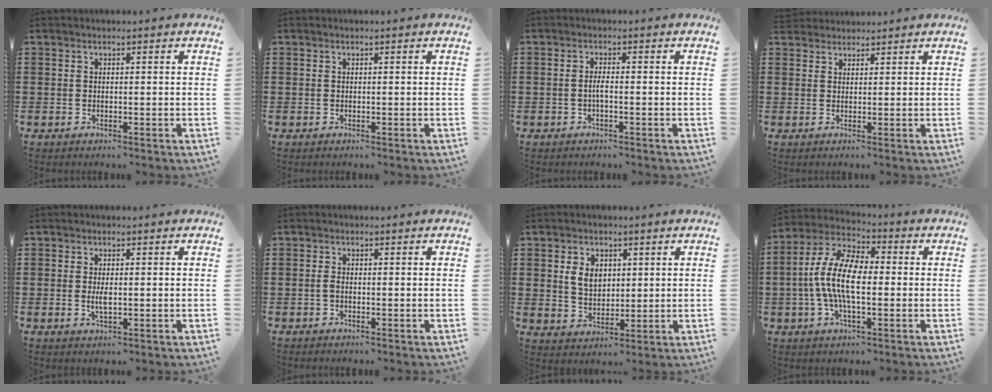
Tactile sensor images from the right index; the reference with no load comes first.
{"total": 0.0}
{"total": 1.7, "force": [-0.6, 0.1, 1.6], "torque": [-0.037, -0.003, -0.014]}
{"total": 1.7, "force": [1.6, 0.5, -0.4], "torque": [0.003, 0.005, 0.033]}
{"total": 2.3, "force": [-0.1, 0.7, 2.2], "torque": [-0.047, -0.004, -0.005]}
{"total": 1.0, "force": [-0.3, 0.5, 0.8], "torque": [-0.025, -0.005, -0.009]}
{"total": 5.0, "force": [1.2, 3.7, 3.1], "torque": [-0.064, 0.009, 0.018]}
{"total": 10.9, "force": [-0.8, 4.6, 9.8], "torque": [-0.226, -0.007, -0.023]}